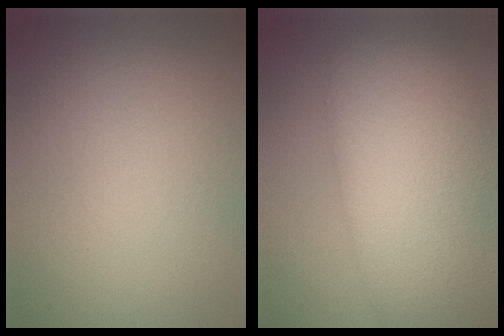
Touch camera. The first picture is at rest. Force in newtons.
{"total": 14.4, "press": 14.3, "slide": 0.8}